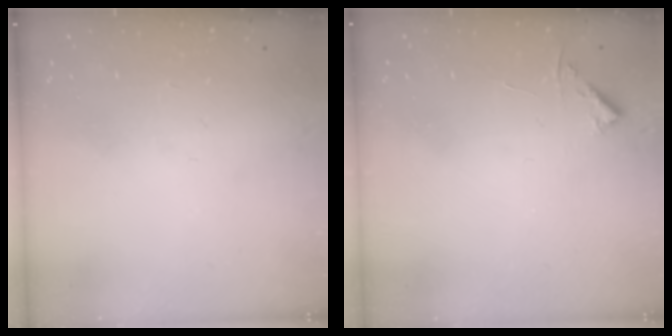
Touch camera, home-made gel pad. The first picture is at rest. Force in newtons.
{"total": 3.8, "press": 3.8, "slide": 0.6}